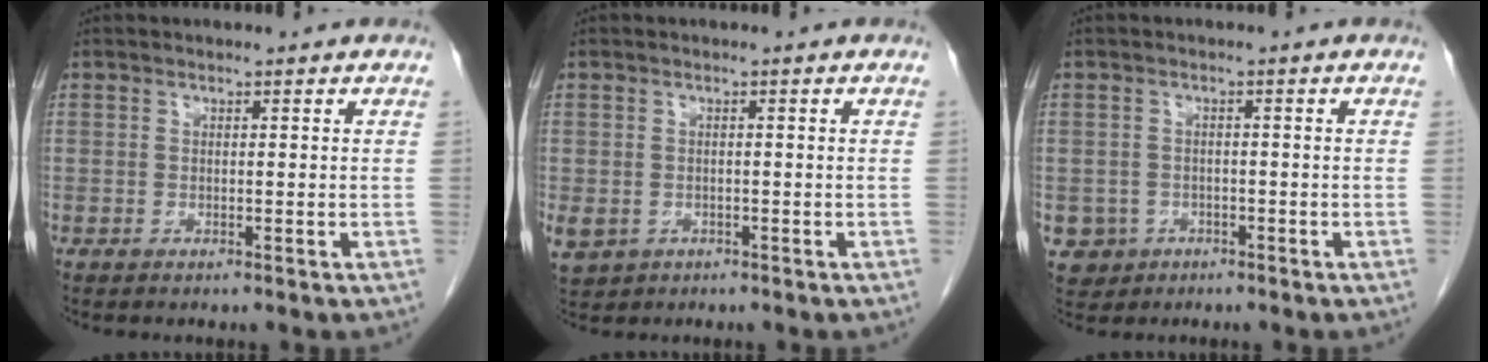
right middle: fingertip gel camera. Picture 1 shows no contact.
{"total": 6.0, "force": [-2.6, 5.0, 2.1], "torque": [-0.061, -0.005, -0.034]}
{"total": 4.0, "force": [-1.8, 3.5, 0.2], "torque": [-0.004, 0.009, -0.026]}